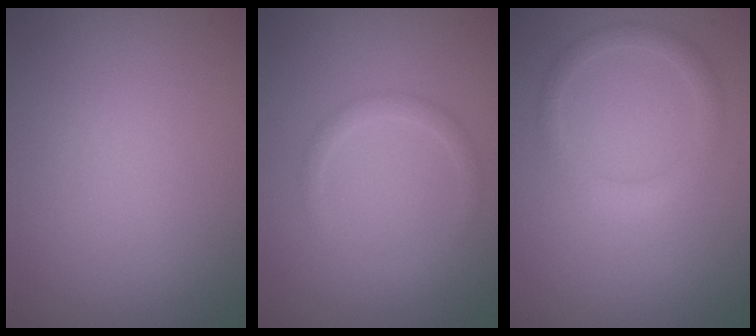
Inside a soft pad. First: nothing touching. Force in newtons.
{"total": 1.4, "press": 1.4, "slide": 0.0}
{"total": 1.9, "press": 1.9, "slide": 0.1}